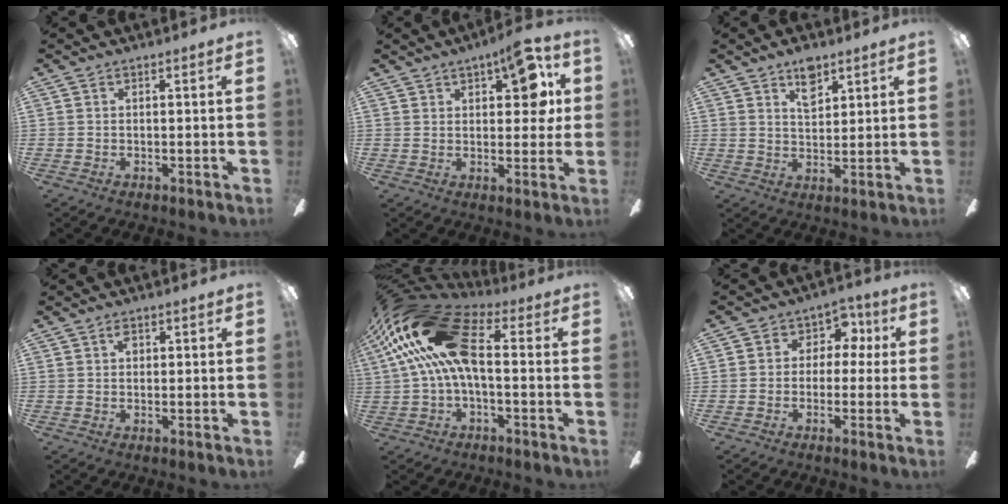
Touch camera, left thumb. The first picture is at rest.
{"total": 10.9, "force": [5.2, 5.0, 8.3], "torque": [-0.096, -0.017, 0.085]}
{"total": 6.6, "force": [4.4, 3.3, 3.5], "torque": [-0.040, -0.017, 0.075]}
{"total": 1.9, "force": [0.7, 1.3, 1.2], "torque": [-0.017, 0.003, 0.009]}
{"total": 22.7, "force": [3.4, 11.4, 19.3], "torque": [-0.379, 0.021, 0.068]}
{"total": 5.8, "force": [-0.3, 5.4, 2.1], "torque": [-0.028, 0.014, -0.008]}